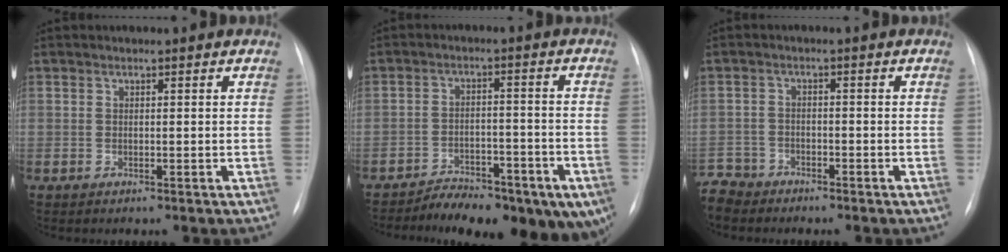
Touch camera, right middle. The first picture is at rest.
{"total": 15.6, "force": [-11.6, 5.5, 8.8], "torque": [-0.088, 0.018, -0.158]}
{"total": 5.1, "force": [-4.7, 1.9, -0.3], "torque": [0.010, -0.007, -0.095]}